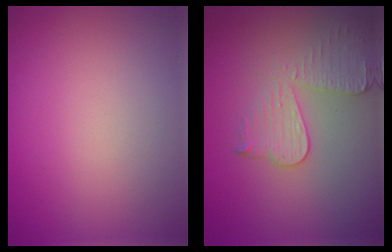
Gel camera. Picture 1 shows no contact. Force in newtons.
{"total": 3.4, "press": 3.3, "slide": 0.8}